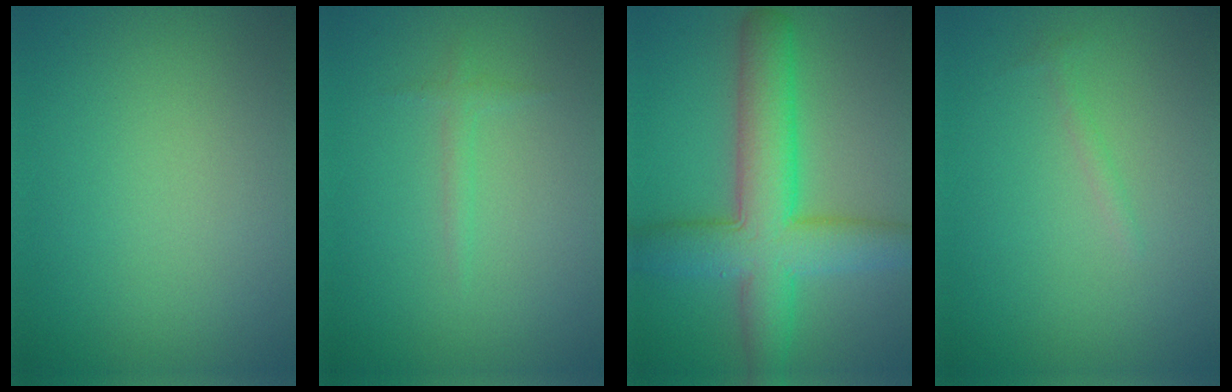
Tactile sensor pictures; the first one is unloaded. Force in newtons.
{"total": 0.8, "press": 0.8, "slide": 0.0}
{"total": 8.1, "press": 8.1, "slide": 0.1}
{"total": 0.6, "press": 0.6, "slide": 0.0}